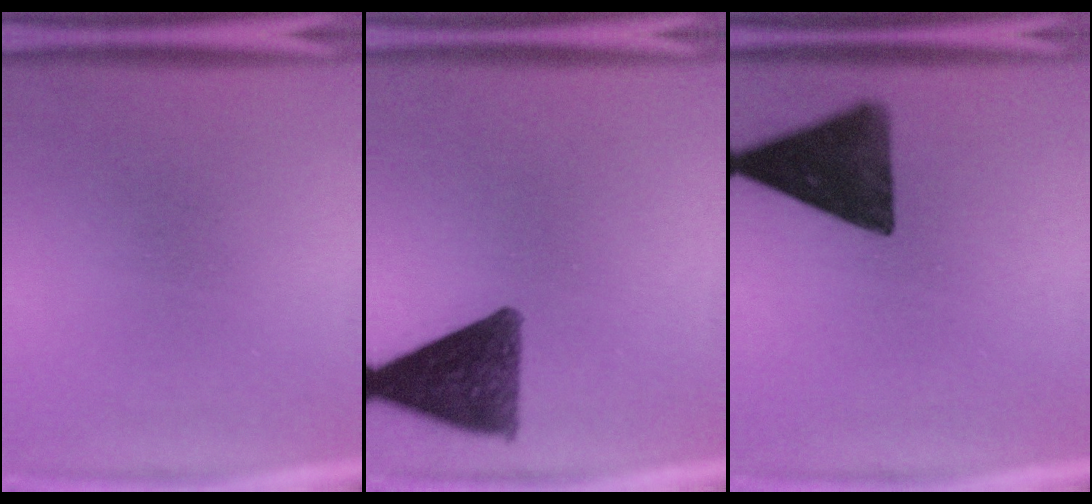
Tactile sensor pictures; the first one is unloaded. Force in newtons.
{"total": 11.5}
{"total": 13.0}